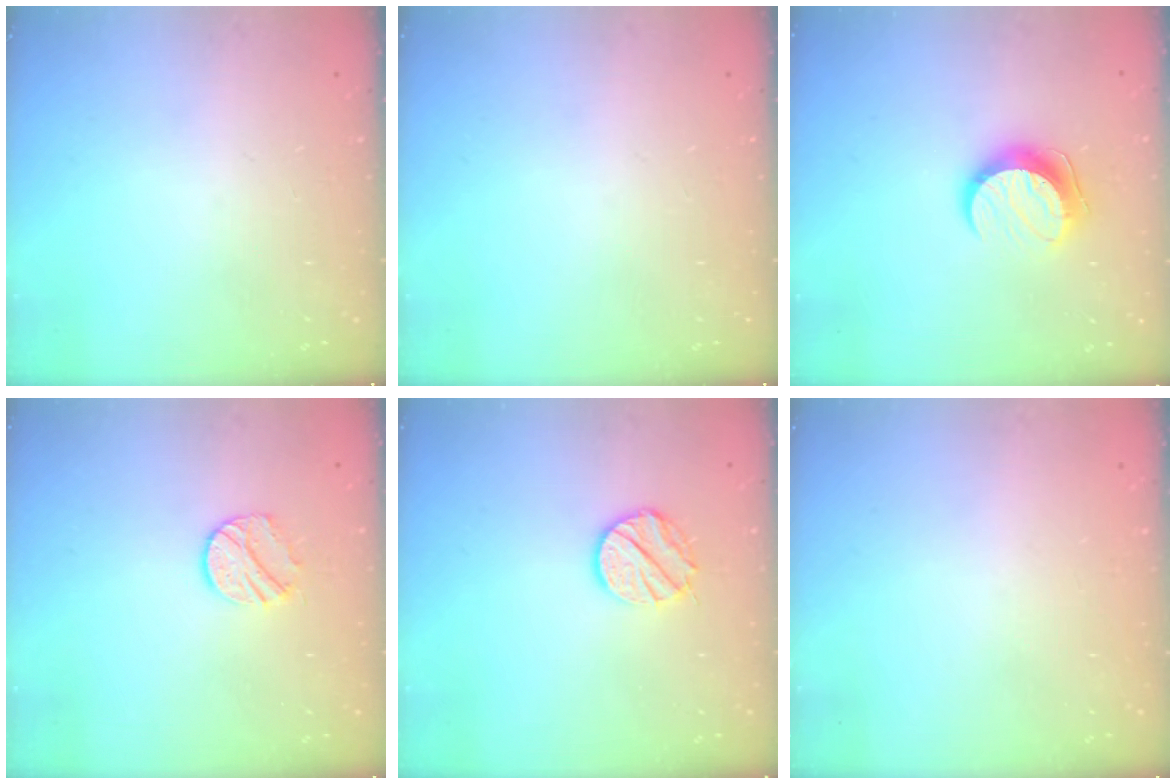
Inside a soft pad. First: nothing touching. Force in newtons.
{"total": 0.0}
{"total": 9.8, "press": 9.8, "slide": 0.6}
{"total": 9.5, "press": 9.4, "slide": 0.8}
{"total": 10.1, "press": 10.1, "slide": 0.5}
{"total": 0.6, "press": 0.6, "slide": 0.1}